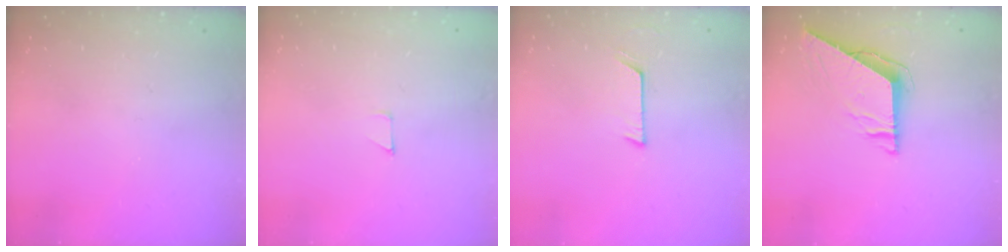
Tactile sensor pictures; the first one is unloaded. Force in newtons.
{"total": 2.7, "press": 2.7, "slide": 0.2}
{"total": 5.9, "press": 5.9, "slide": 0.5}
{"total": 7.2, "press": 7.2, "slide": 0.5}